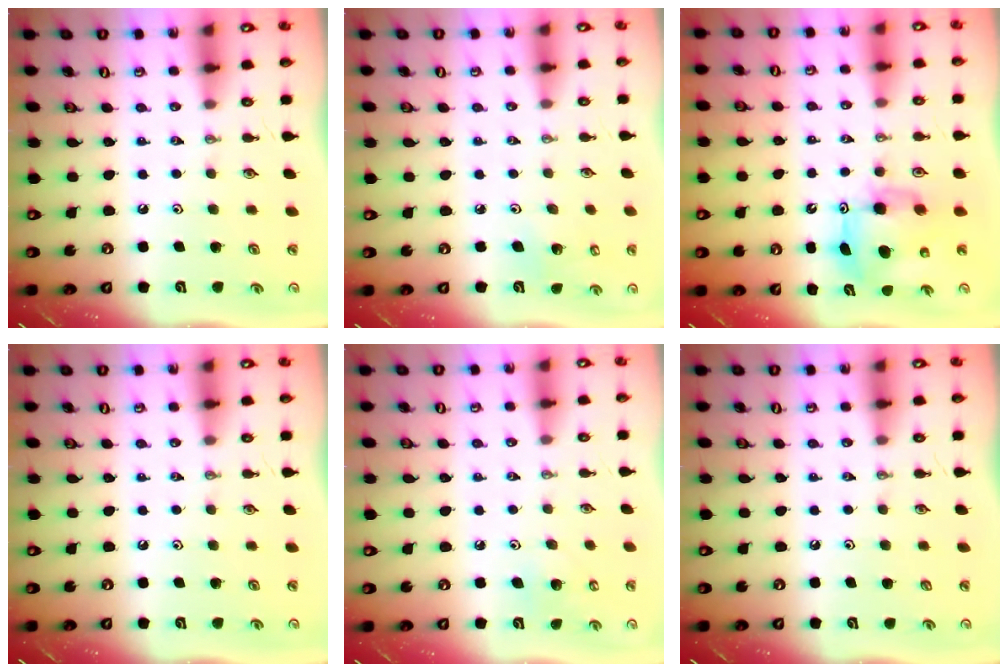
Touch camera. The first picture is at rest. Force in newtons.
{"total": 4.6, "press": 4.2, "slide": 1.7}
{"total": 9.8, "press": 9.7, "slide": 0.7}
{"total": 0.0}
{"total": 6.0, "press": 6.0, "slide": 0.6}
{"total": 1.1, "press": 0.1, "slide": 1.1}